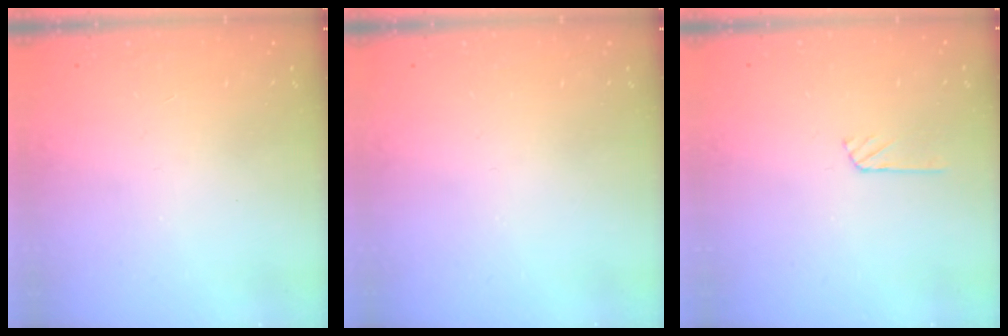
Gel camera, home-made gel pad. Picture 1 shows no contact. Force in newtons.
{"total": 0.0}
{"total": 3.3, "press": 3.3, "slide": 0.3}